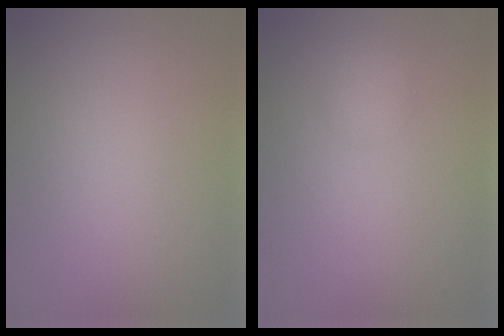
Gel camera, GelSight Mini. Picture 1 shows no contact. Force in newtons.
{"total": 1.4, "press": 1.4, "slide": 0.0}